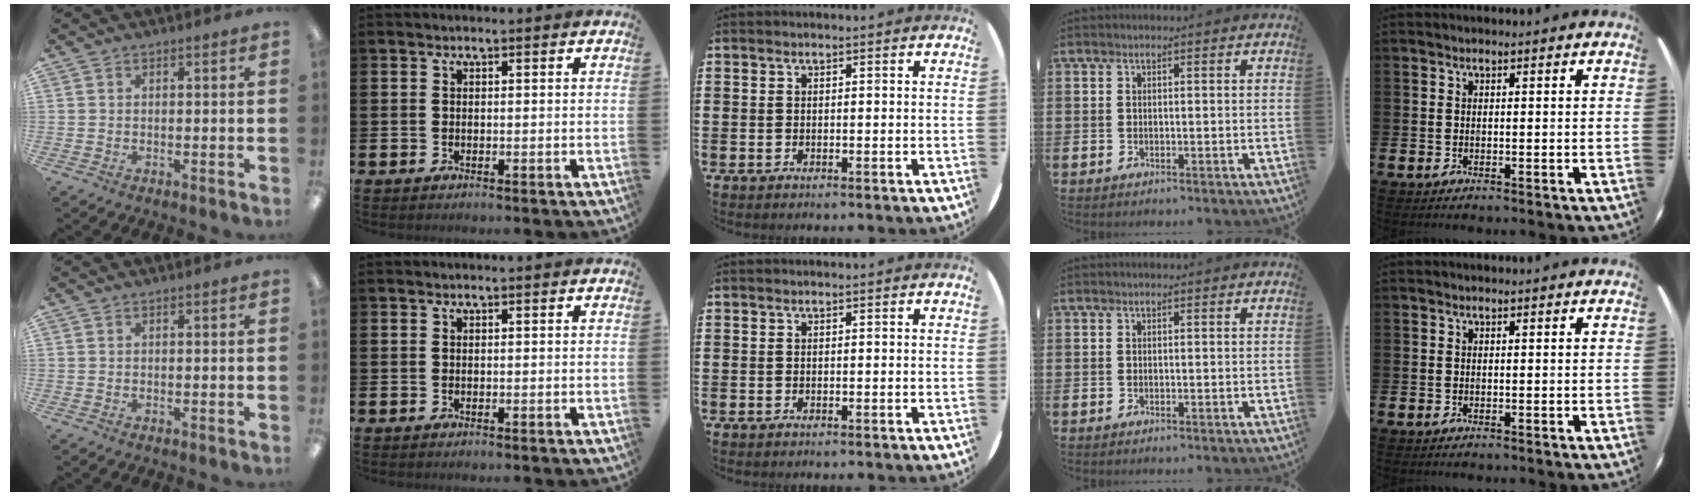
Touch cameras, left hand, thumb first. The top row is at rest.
{}